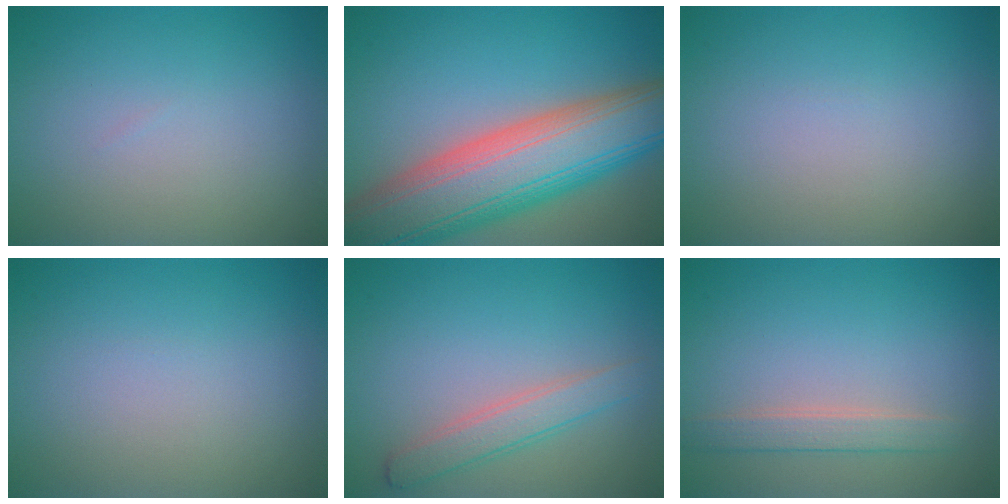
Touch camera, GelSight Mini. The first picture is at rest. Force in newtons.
{"total": 13.3, "press": 13.2, "slide": 1.1}
{"total": 0.0}
{"total": 0.0}
{"total": 2.6, "press": 2.6, "slide": 0.1}
{"total": 2.0, "press": 2.0, "slide": 0.2}